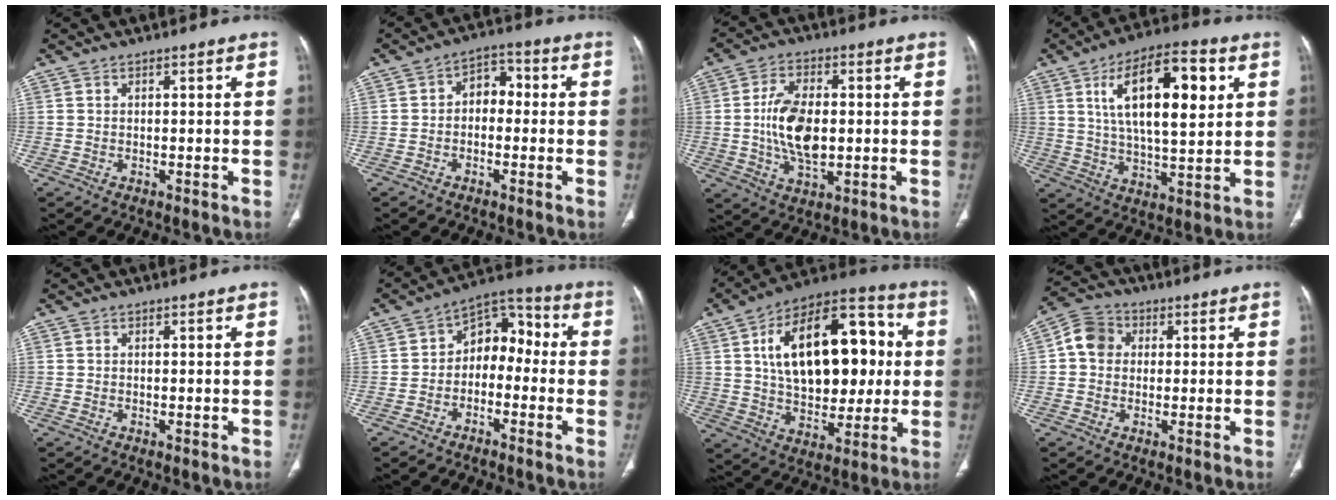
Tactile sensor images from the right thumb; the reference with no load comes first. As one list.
[{"total": 5.4, "force": [-0.4, 3.9, 3.7], "torque": [-0.032, 0.026, -0.020]}, {"total": 11.8, "force": [-0.1, 6.5, 9.8], "torque": [-0.177, 0.000, 0.003]}, {"total": 18.2, "force": [5.8, 7.2, 15.7], "torque": [-0.239, -0.008, 0.095]}, {"total": 0.5, "force": [-0.2, 0.3, 0.4], "torque": [-0.011, 0.001, 0.000]}, {"total": 8.9, "force": [-1.6, 6.5, 5.9], "torque": [-0.049, 0.049, -0.045]}, {"total": 25.8, "force": [4.3, 14.7, 20.8], "torque": [-0.293, 0.016, 0.067]}, {"total": 6.3, "force": [0.8, 5.4, 3.2], "torque": [-0.045, 0.015, 0.004]}]